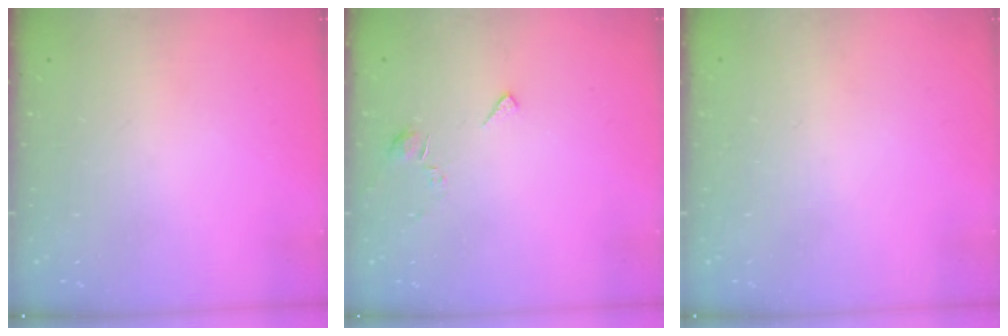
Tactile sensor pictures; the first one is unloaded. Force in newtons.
{"total": 1.9, "press": 1.9, "slide": 0.4}
{"total": 2.0, "press": 2.0, "slide": 0.1}